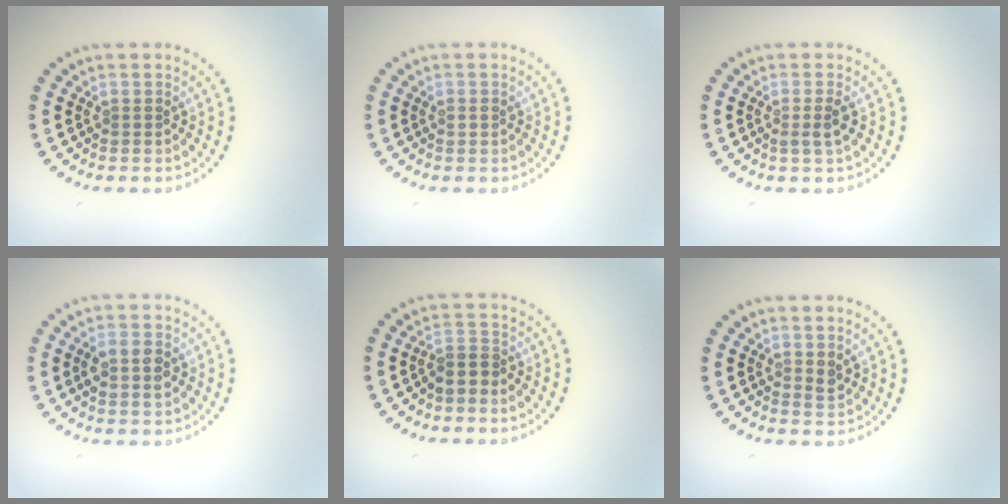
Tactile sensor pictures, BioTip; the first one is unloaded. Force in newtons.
{"total": 0.8, "press": 0.8, "slide": 0.1}
{"total": 1.5, "press": 1.2, "slide": 0.9}
{"total": 2.6, "press": 2.6, "slide": 0.2}
{"total": 1.6, "press": 1.2, "slide": 1.0}
{"total": 1.0, "press": 1.0, "slide": 0.3}